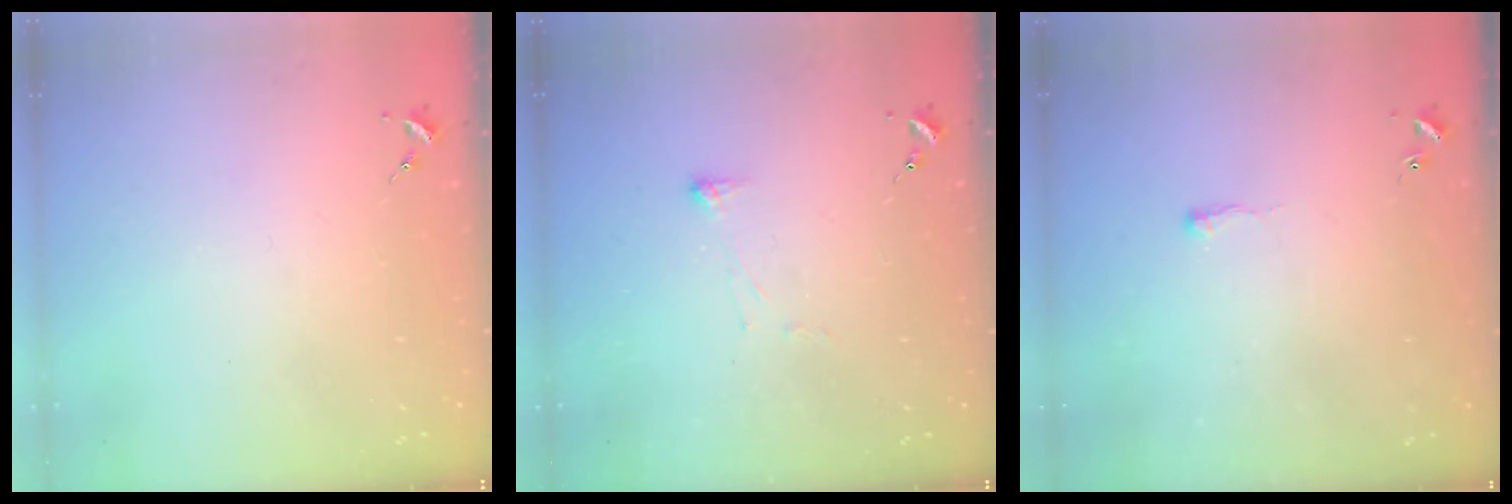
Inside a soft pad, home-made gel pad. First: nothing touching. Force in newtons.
{"total": 2.9, "press": 2.8, "slide": 0.6}
{"total": 2.1, "press": 2.1, "slide": 0.5}